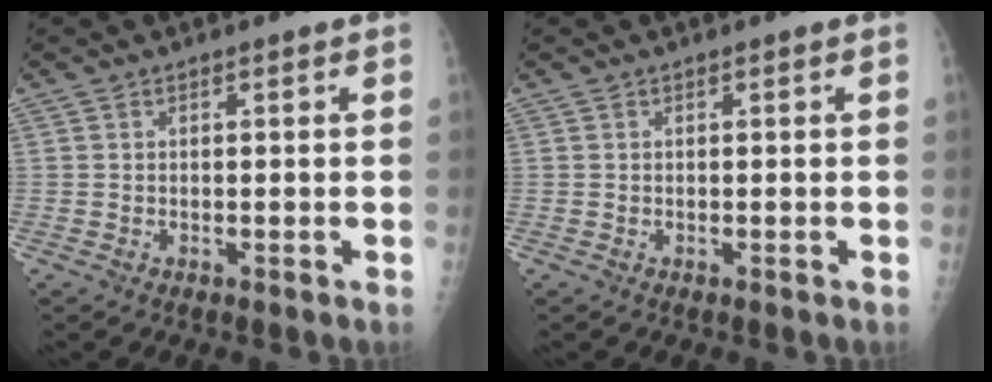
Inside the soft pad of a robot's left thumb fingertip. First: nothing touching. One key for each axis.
{"total": 0.0}